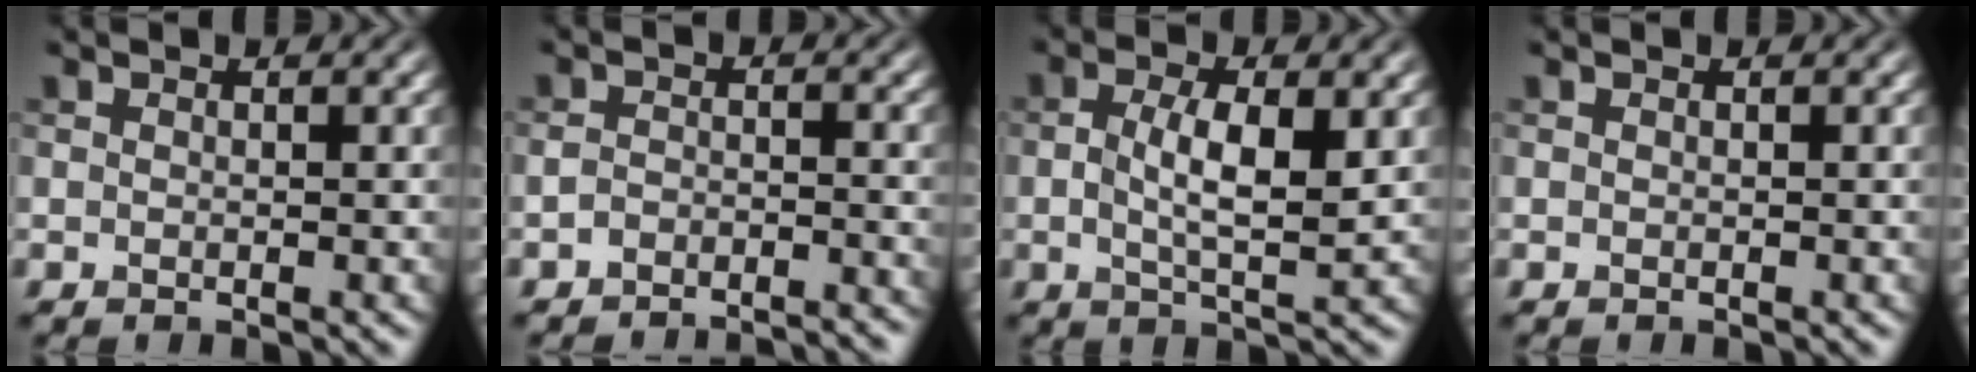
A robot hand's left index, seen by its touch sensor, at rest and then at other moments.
{"total": 3.8, "force": [-3.8, 0.6, 0.5], "torque": [-0.009, -0.005, -0.061]}
{"total": 4.4, "force": [0.2, 1.3, 4.1], "torque": [-0.083, -0.002, 0.005]}
{"total": 0.0}